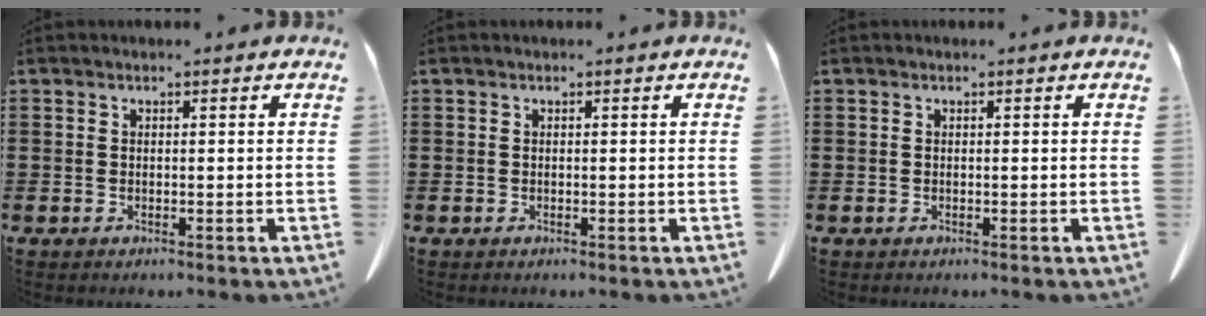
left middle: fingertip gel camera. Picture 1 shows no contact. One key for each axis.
{"total": 0.0}
{"total": 0.0}